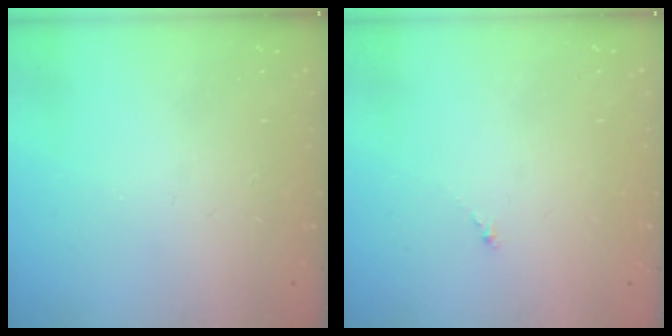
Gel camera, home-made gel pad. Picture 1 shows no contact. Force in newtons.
{"total": 0.0}